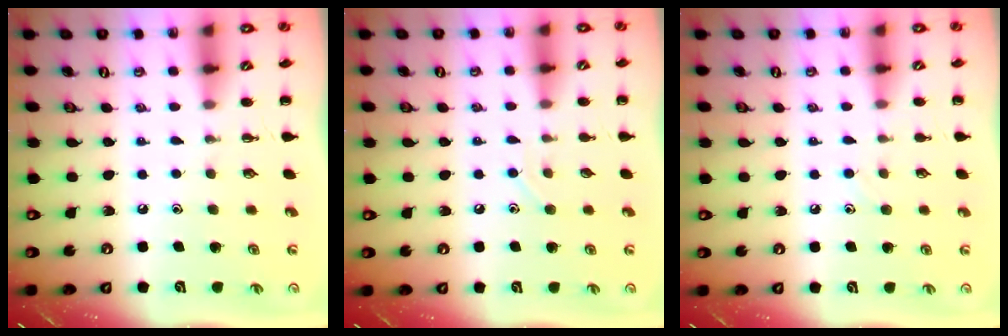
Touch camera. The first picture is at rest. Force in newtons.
{"total": 3.8, "press": 3.7, "slide": 1.1}
{"total": 5.3, "press": 4.9, "slide": 2.0}